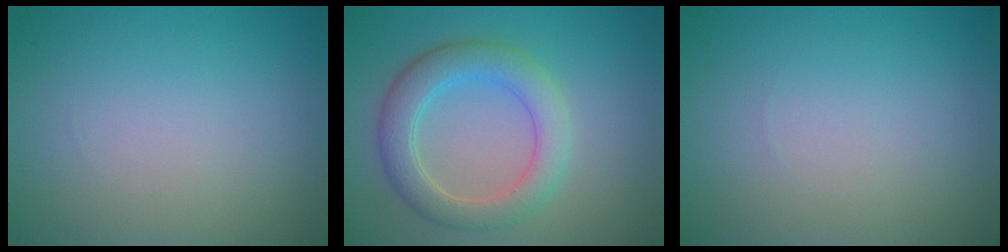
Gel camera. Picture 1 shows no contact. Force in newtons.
{"total": 4.4, "press": 4.4, "slide": 0.2}
{"total": 0.0}